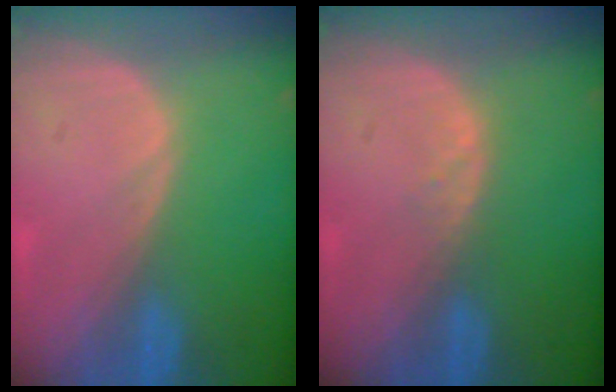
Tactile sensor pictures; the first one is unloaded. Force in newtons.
{"total": 1.0, "press": 1.0, "slide": 0.2}